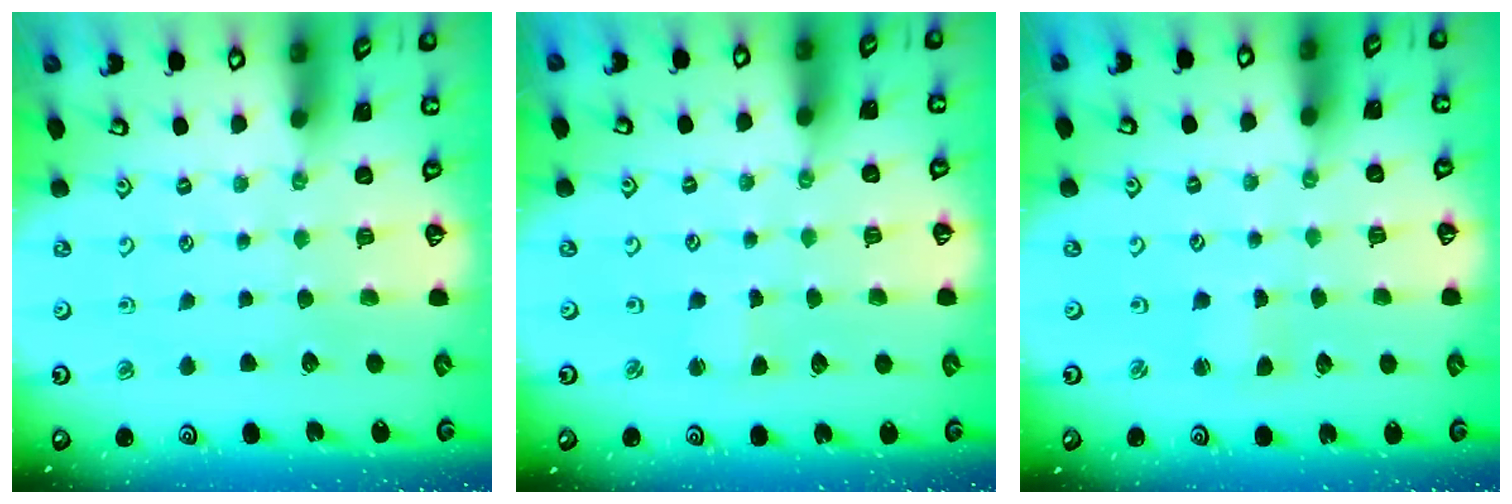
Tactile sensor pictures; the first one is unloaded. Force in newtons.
{"total": 1.6, "press": 1.5, "slide": 0.4}
{"total": 1.6, "press": 1.6, "slide": 0.3}